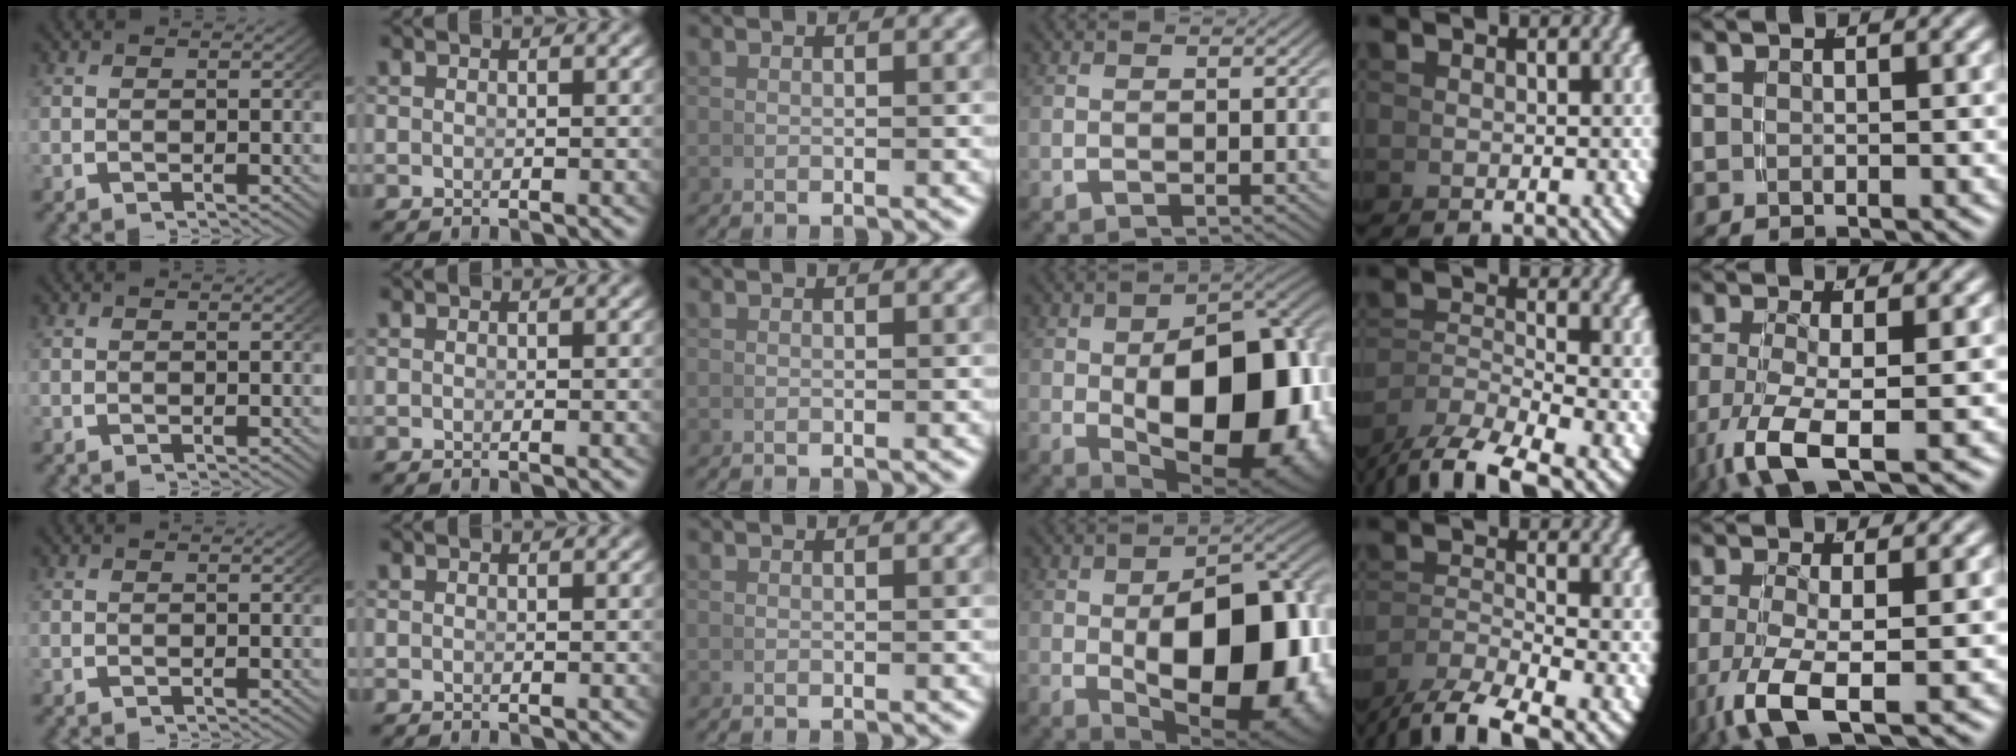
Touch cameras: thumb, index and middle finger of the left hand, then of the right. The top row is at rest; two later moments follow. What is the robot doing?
{"motion": "lift_and_place", "object": "bowl"}